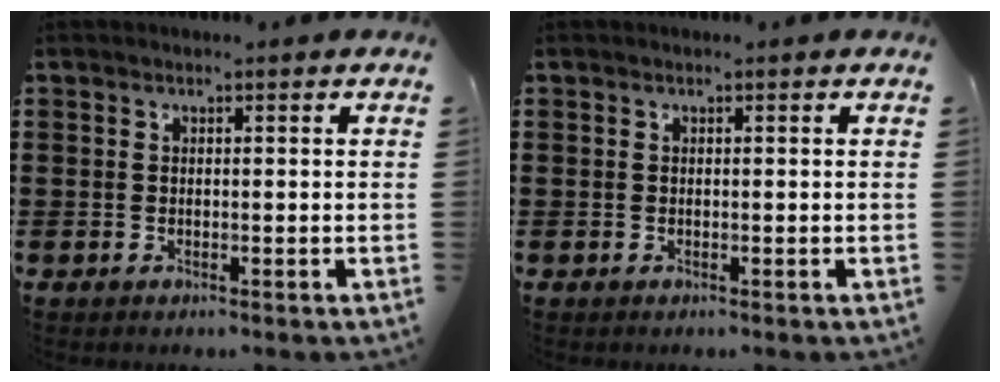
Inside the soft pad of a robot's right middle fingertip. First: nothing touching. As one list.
[{"total": 0.0}]